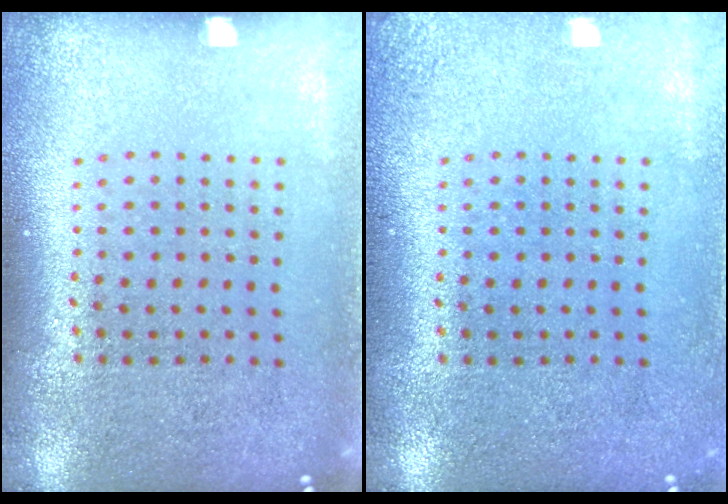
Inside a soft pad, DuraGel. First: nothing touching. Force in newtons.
{"total": 1.4, "press": 1.4, "slide": 0.1}